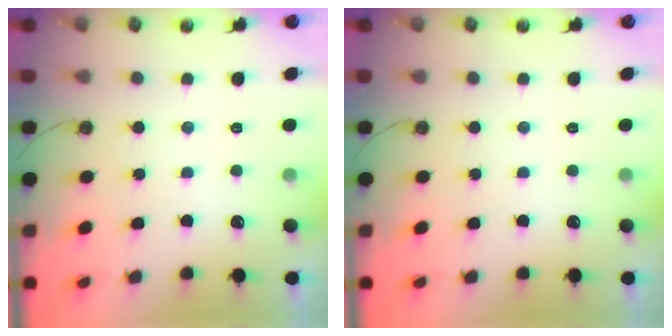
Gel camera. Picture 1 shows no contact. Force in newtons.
{"total": 0.0}